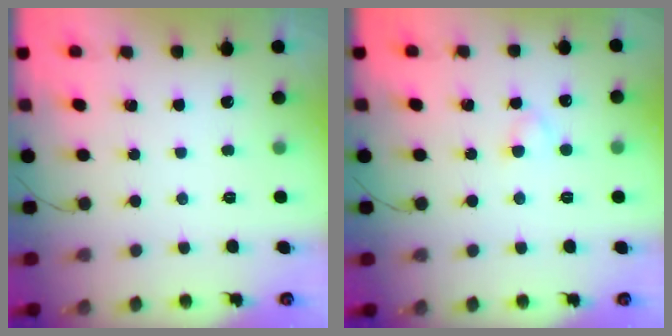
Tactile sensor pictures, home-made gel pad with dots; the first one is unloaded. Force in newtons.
{"total": 2.7, "press": 2.5, "slide": 1.1}